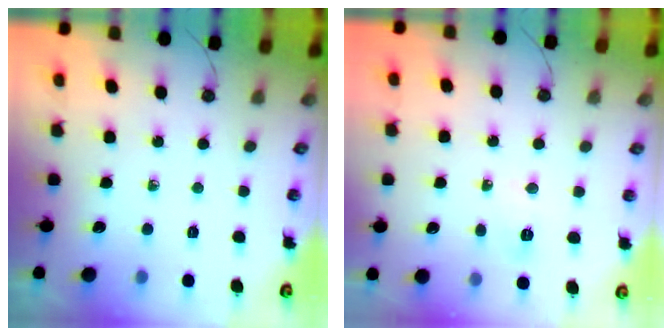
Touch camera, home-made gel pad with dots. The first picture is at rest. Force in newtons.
{"total": 4.7, "press": 4.4, "slide": 1.5}